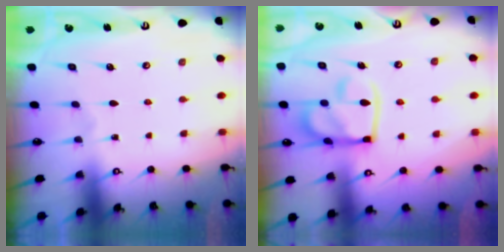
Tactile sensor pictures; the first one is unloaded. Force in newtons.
{"total": 12.7, "press": 12.7, "slide": 1.3}